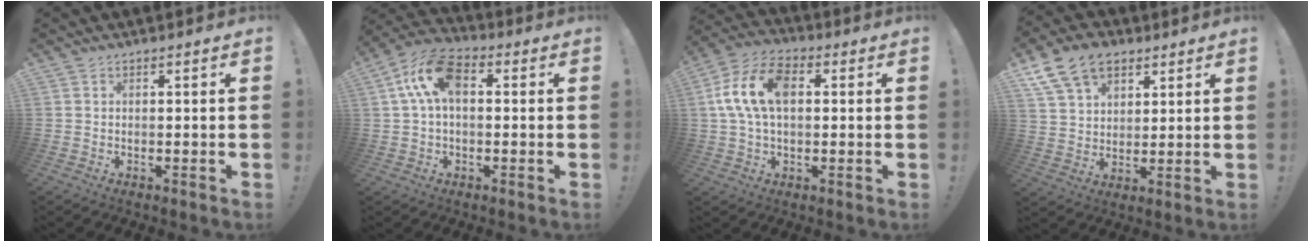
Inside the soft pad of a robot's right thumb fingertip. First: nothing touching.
{"total": 12.3, "force": [2.6, 7.1, 9.7], "torque": [-0.194, 0.008, 0.053]}
{"total": 14.0, "force": [2.1, 8.4, 11.0], "torque": [-0.215, 0.015, 0.040]}
{"total": 13.5, "force": [7.7, 9.1, 6.3], "torque": [-0.103, -0.036, 0.150]}